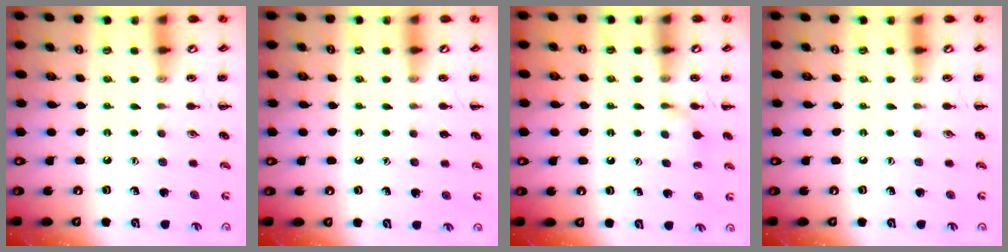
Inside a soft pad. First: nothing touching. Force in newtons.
{"total": 0.6, "press": 0.6, "slide": 0.0}
{"total": 3.6, "press": 3.3, "slide": 1.4}
{"total": 0.0}